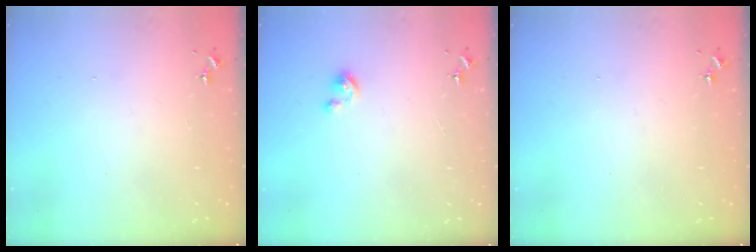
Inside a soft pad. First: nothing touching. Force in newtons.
{"total": 4.6, "press": 4.5, "slide": 0.4}
{"total": 0.0}